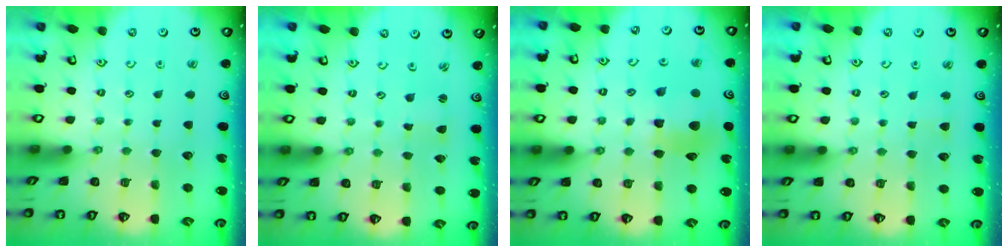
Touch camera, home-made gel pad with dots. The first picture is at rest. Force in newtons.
{"total": 1.4, "press": 1.4, "slide": 0.3}
{"total": 10.3, "press": 10.2, "slide": 1.4}
{"total": 2.7, "press": 2.6, "slide": 0.4}